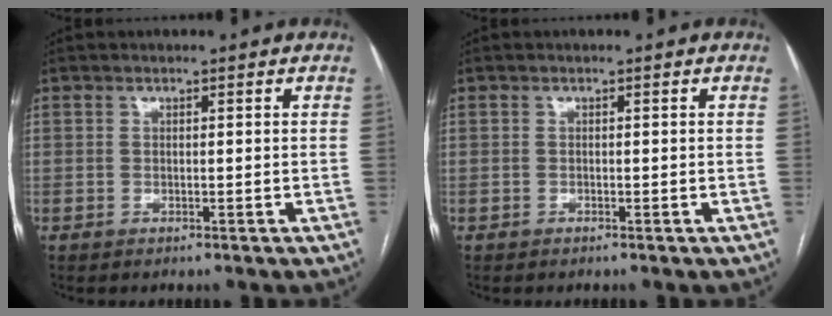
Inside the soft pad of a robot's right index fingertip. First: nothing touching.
{"total": 0.0}